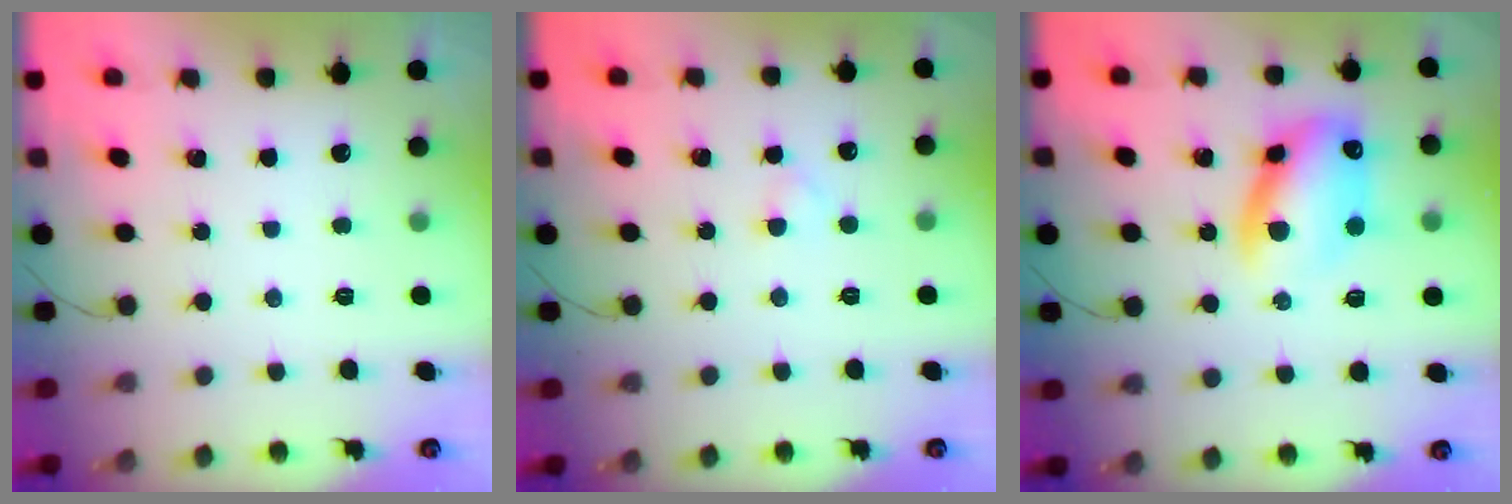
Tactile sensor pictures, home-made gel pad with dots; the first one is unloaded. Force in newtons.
{"total": 1.8, "press": 1.5, "slide": 1.0}
{"total": 12.5, "press": 12.3, "slide": 2.5}